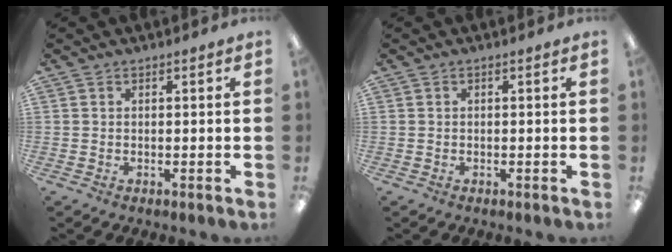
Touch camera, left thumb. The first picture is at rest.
{"total": 0.0}